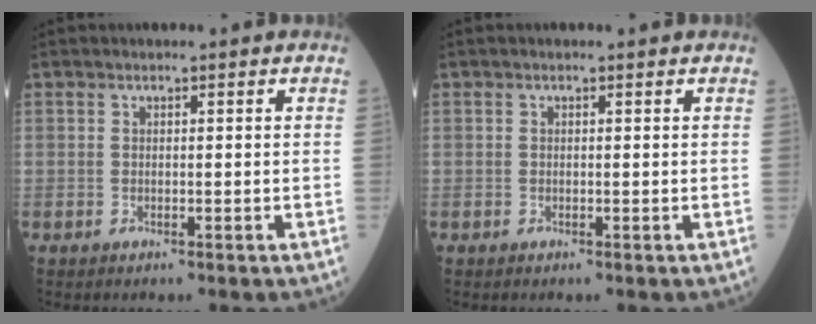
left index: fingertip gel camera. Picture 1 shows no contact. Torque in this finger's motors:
{"motor_torque": [-0.06, -0.03, -0.36, 0.01]}